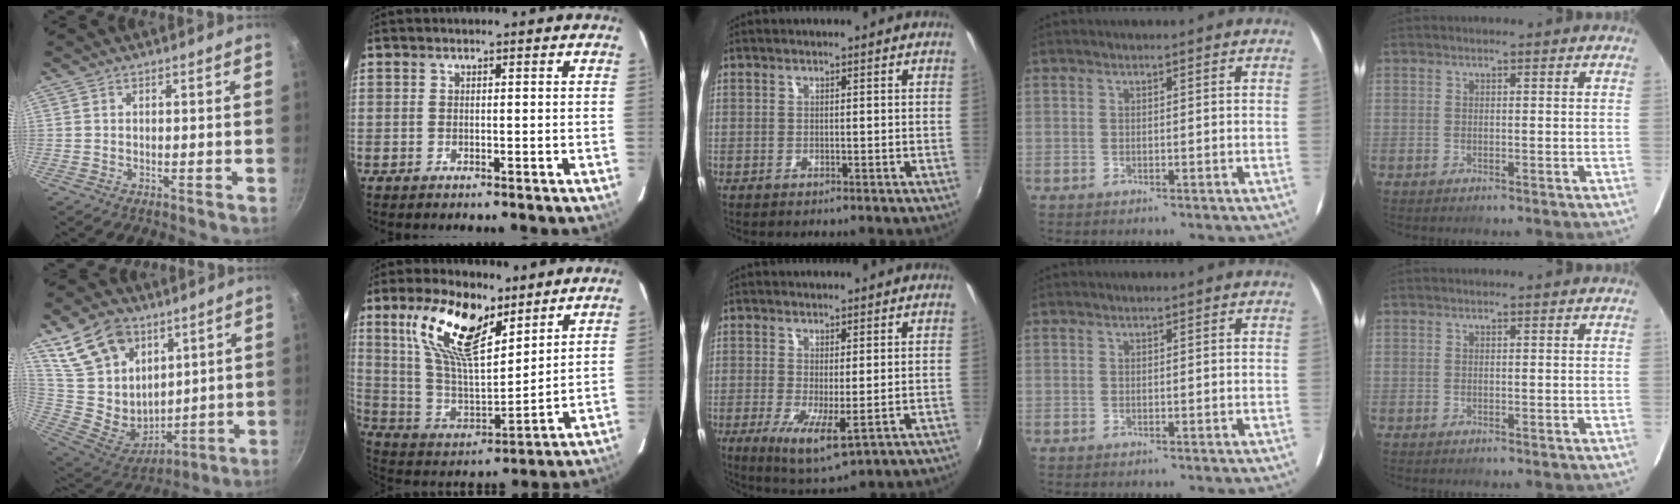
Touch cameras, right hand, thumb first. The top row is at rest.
{"thumb": {"total": 19.2, "force": [10.8, 13.1, 8.9], "torque": [-0.130, -0.057, 0.224]}, "index": {"total": 18.1, "force": [10.4, 7.7, 12.7], "torque": [-0.252, 0.006, 0.207]}, "middle": {"total": 6.6, "force": [-1.0, 1.6, 6.3], "torque": [-0.119, -0.022, -0.013]}}